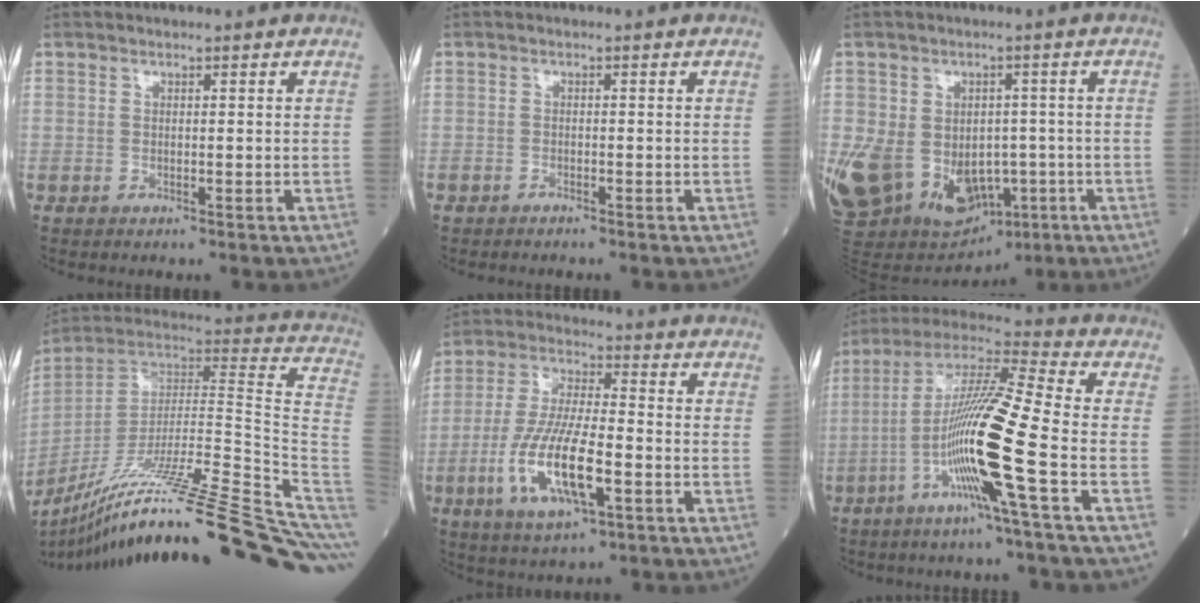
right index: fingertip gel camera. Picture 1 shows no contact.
{"total": 0.5, "force": [-0.4, 0.2, 0.0], "torque": [-0.002, 0.002, -0.013]}
{"total": 23.1, "force": [-6.5, 17.1, 14.1], "torque": [-0.328, 0.006, -0.075]}
{"total": 36.0, "force": [-26.3, -0.4, 24.6], "torque": [-0.270, -0.030, -0.397]}
{"total": 13.3, "force": [-4.2, 3.2, 12.2], "torque": [-0.256, -0.009, -0.071]}
{"total": 15.5, "force": [-4.7, -1.2, 14.7], "torque": [-0.288, -0.002, -0.097]}